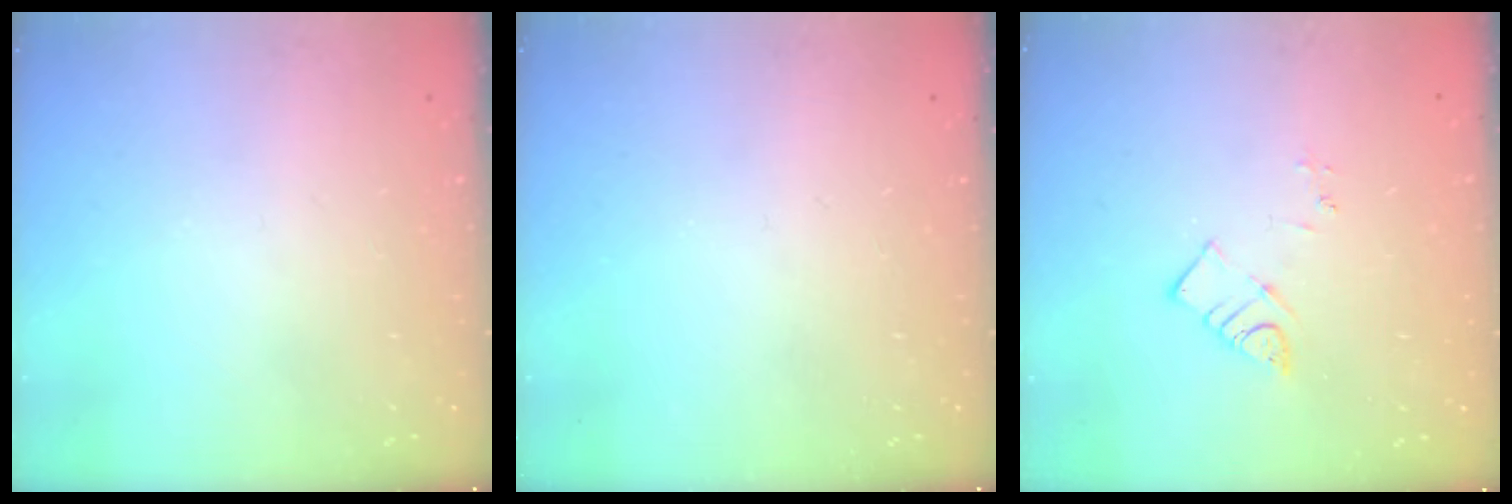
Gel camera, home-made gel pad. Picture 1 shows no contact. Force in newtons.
{"total": 0.0}
{"total": 4.4, "press": 4.4, "slide": 0.3}